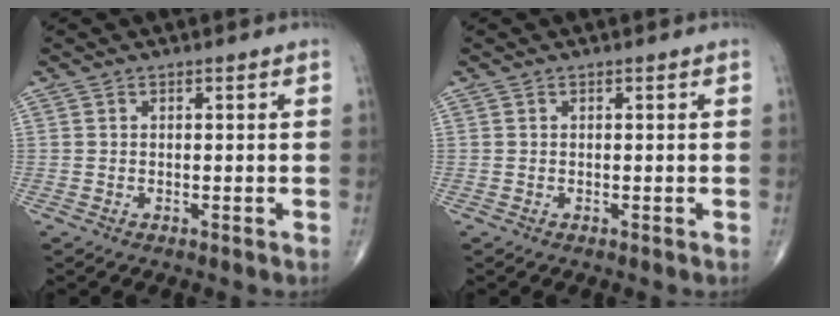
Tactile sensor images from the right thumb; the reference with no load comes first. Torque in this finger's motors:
{"motor_torque": [0.01, 0.01, -0.04, -0.02, 0.01]}